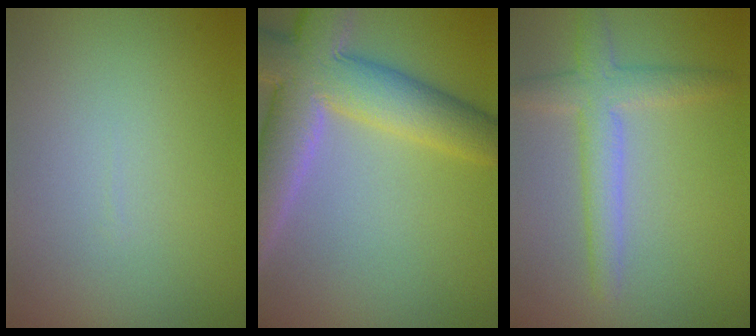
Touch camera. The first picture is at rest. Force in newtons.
{"total": 9.4, "press": 9.4, "slide": 1.0}
{"total": 3.4, "press": 3.4, "slide": 0.1}